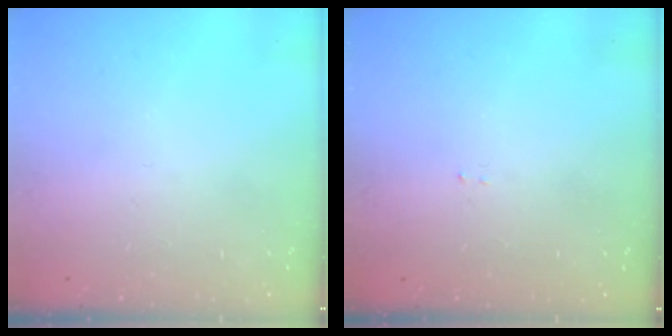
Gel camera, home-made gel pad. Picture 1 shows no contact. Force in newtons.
{"total": 1.5, "press": 1.5, "slide": 0.2}